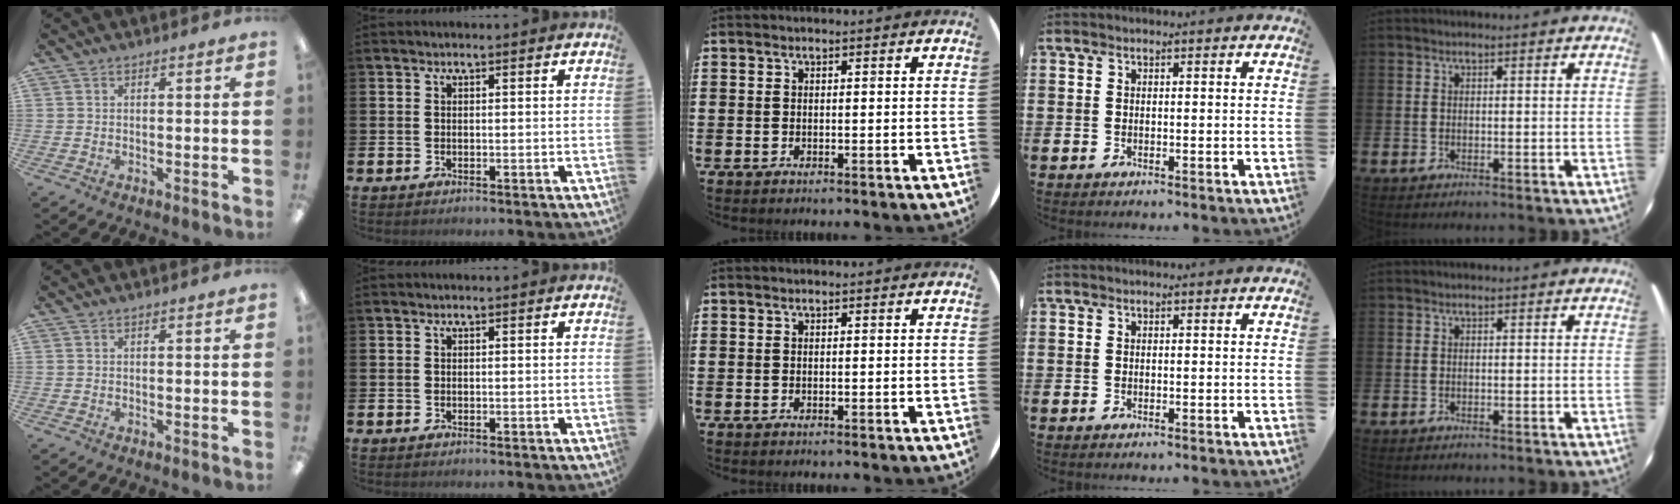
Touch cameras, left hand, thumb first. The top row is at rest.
{}